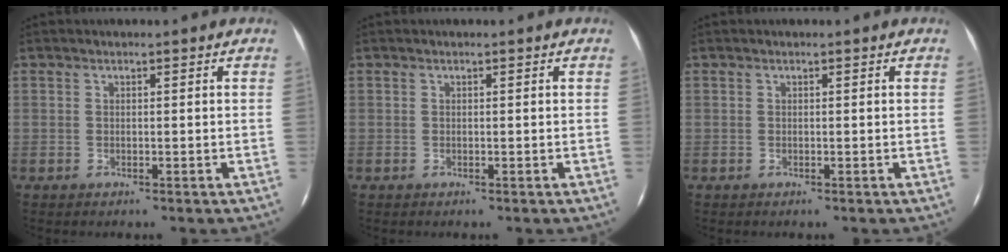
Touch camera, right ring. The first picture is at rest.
{"total": 0.0}
{"total": 0.0}